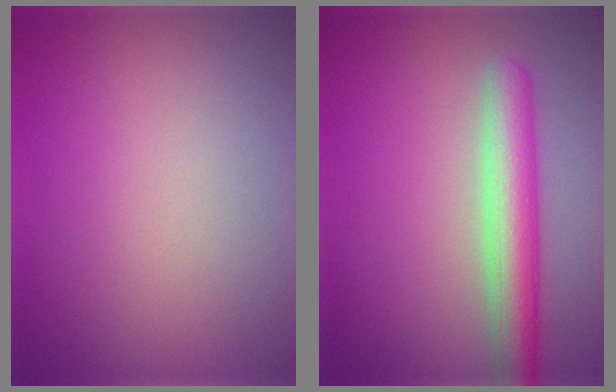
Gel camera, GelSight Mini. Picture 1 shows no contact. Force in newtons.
{"total": 5.0, "press": 5.0, "slide": 0.3}